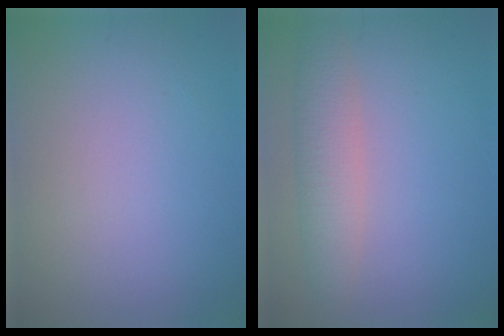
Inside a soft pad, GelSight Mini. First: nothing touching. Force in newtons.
{"total": 3.4, "press": 3.4, "slide": 0.2}